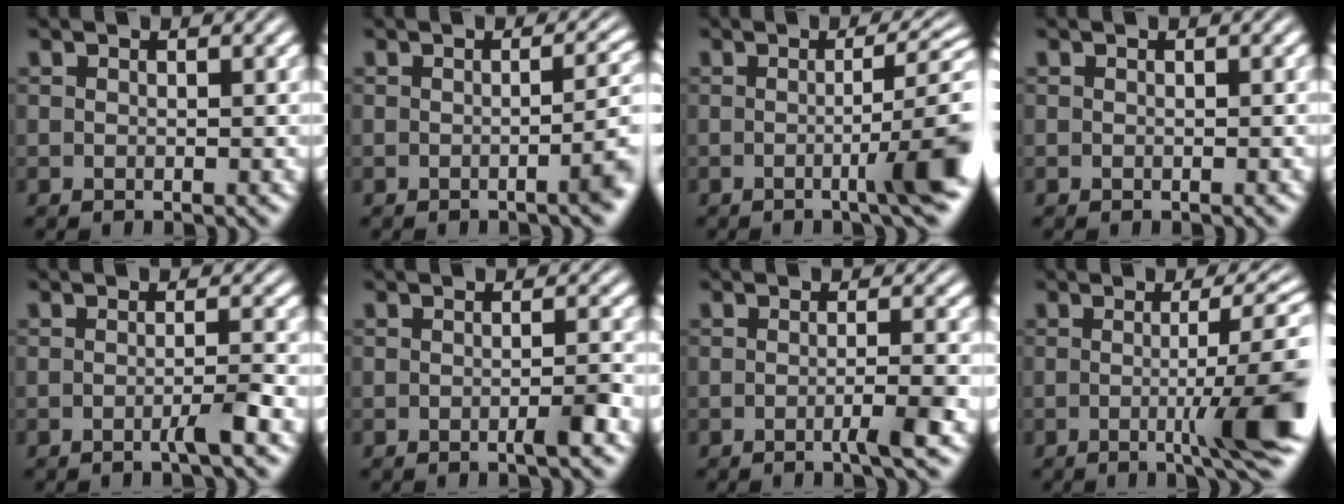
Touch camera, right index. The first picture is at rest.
{"total": 3.0, "force": [-0.9, 0.3, 2.9], "torque": [-0.030, 0.007, -0.017]}
{"total": 5.5, "force": [-1.0, 0.4, 5.4], "torque": [-0.066, 0.006, -0.020]}
{"total": 0.0}
{"total": 1.8, "force": [-1.0, -0.3, 1.4], "torque": [-0.017, 0.003, -0.022]}
{"total": 1.6, "force": [-0.9, -0.2, 1.4], "torque": [-0.018, 0.003, -0.018]}
{"total": 2.3, "force": [-1.1, -0.4, 1.9], "torque": [-0.029, -0.001, -0.021]}
{"total": 7.4, "force": [-1.5, 0.7, 7.2], "torque": [-0.091, 0.002, -0.027]}